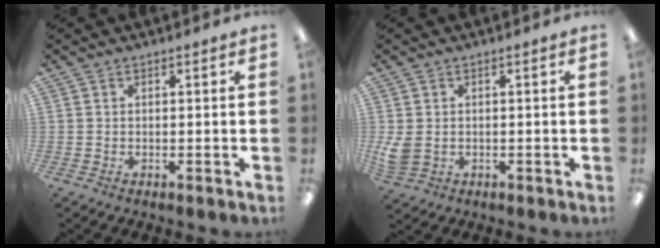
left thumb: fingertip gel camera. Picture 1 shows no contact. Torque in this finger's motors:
{"motor_torque": [-0.09, 0.12, 0.03, -0.08, 0.02]}